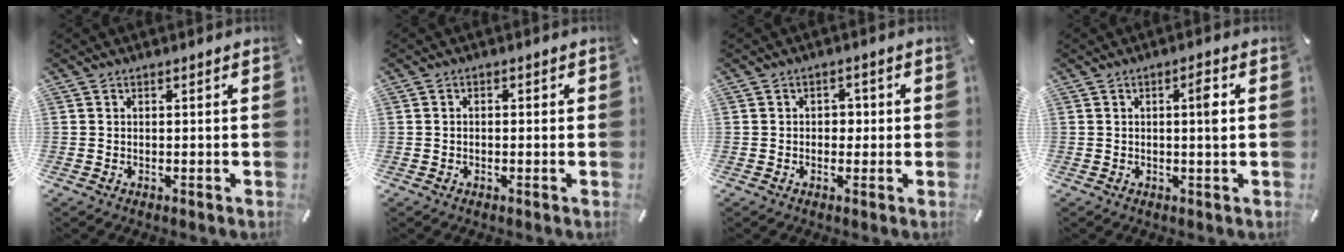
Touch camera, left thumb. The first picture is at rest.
{"total": 0.9, "force": [-0.4, 0.7, 0.4], "torque": [-0.008, 0.003, -0.009]}
{"total": 2.5, "force": [-0.5, 2.0, 1.4], "torque": [-0.020, 0.005, -0.014]}
{"total": 3.7, "force": [0.5, 0.4, 3.6], "torque": [-0.062, 0.000, 0.003]}